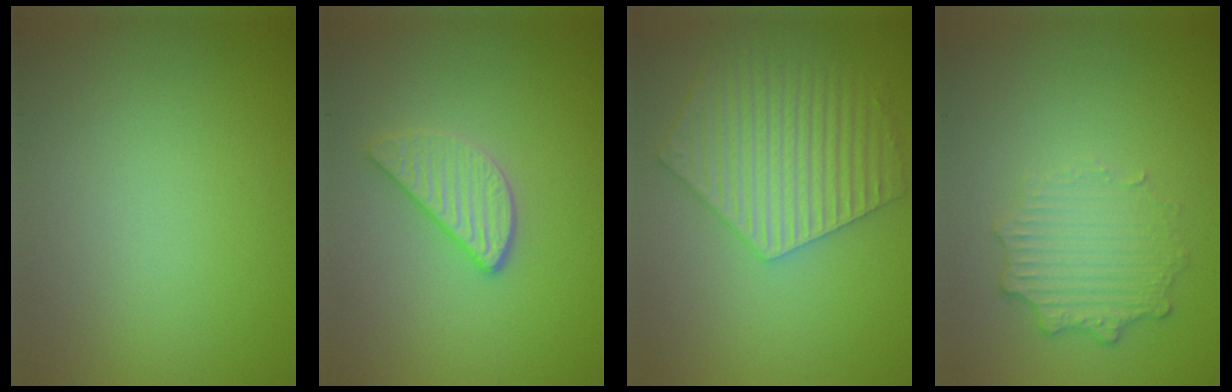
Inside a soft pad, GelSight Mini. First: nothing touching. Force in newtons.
{"total": 2.8, "press": 2.7, "slide": 0.9}
{"total": 5.6, "press": 5.0, "slide": 2.6}
{"total": 3.3, "press": 2.7, "slide": 2.0}